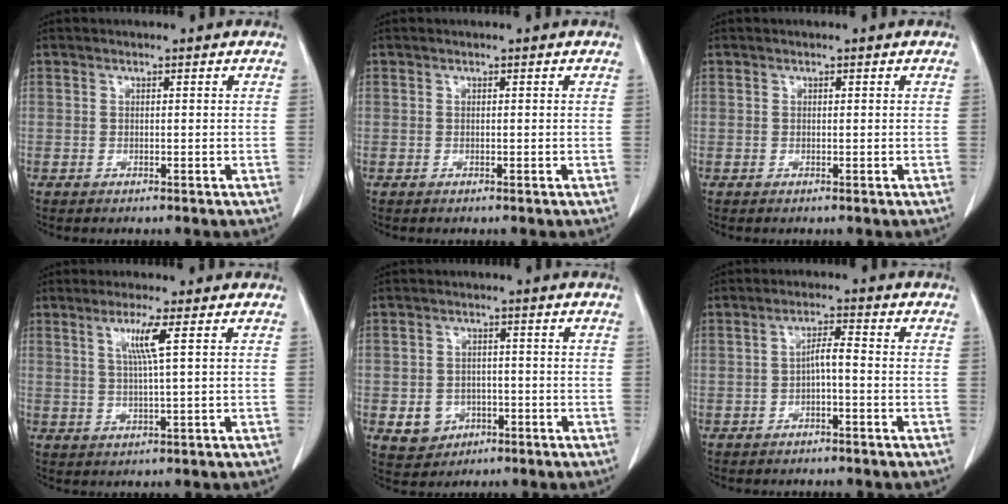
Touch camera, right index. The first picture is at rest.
{"total": 0.0}
{"total": 0.0}
{"total": 4.5, "force": [1.6, -0.7, 4.1], "torque": [-0.084, -0.002, 0.032]}
{"total": 5.0, "force": [-1.6, 4.5, 1.5], "torque": [-0.017, 0.007, -0.014]}
{"total": 2.9, "force": [-0.7, 0.6, 2.8], "torque": [-0.049, 0.010, -0.012]}